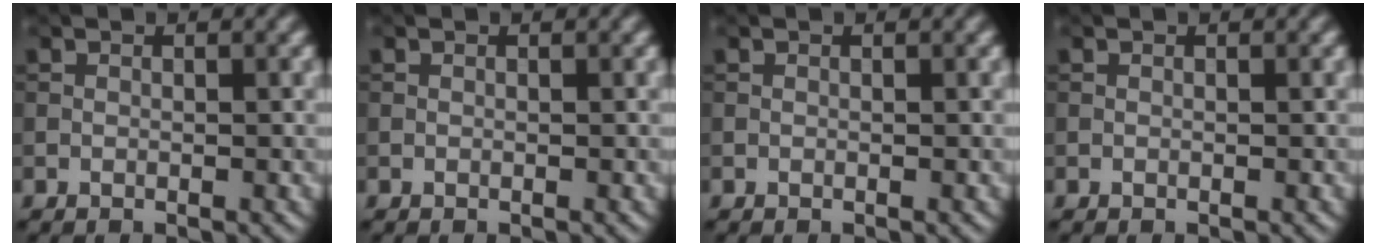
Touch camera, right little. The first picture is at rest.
{"total": 0.0}
{"total": 0.0}
{"total": 0.0}